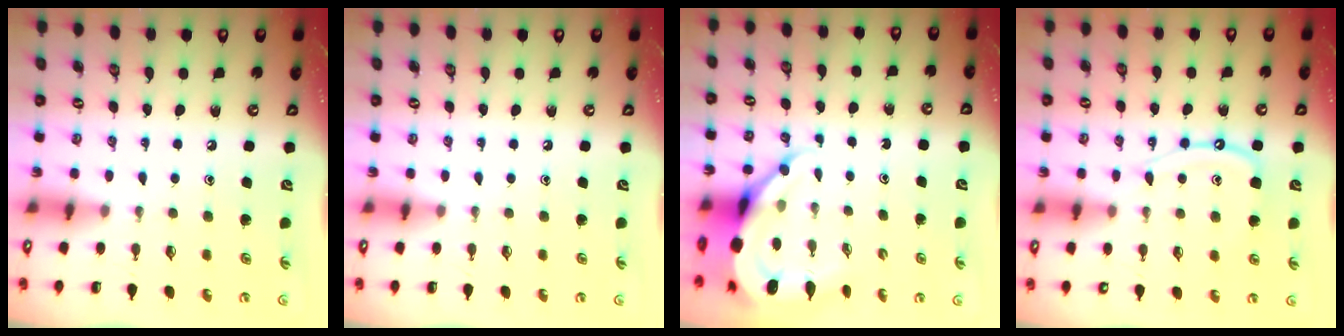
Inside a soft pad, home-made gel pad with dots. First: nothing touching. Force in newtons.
{"total": 0.0}
{"total": 9.5, "press": 9.4, "slide": 1.1}
{"total": 10.8, "press": 10.7, "slide": 1.1}